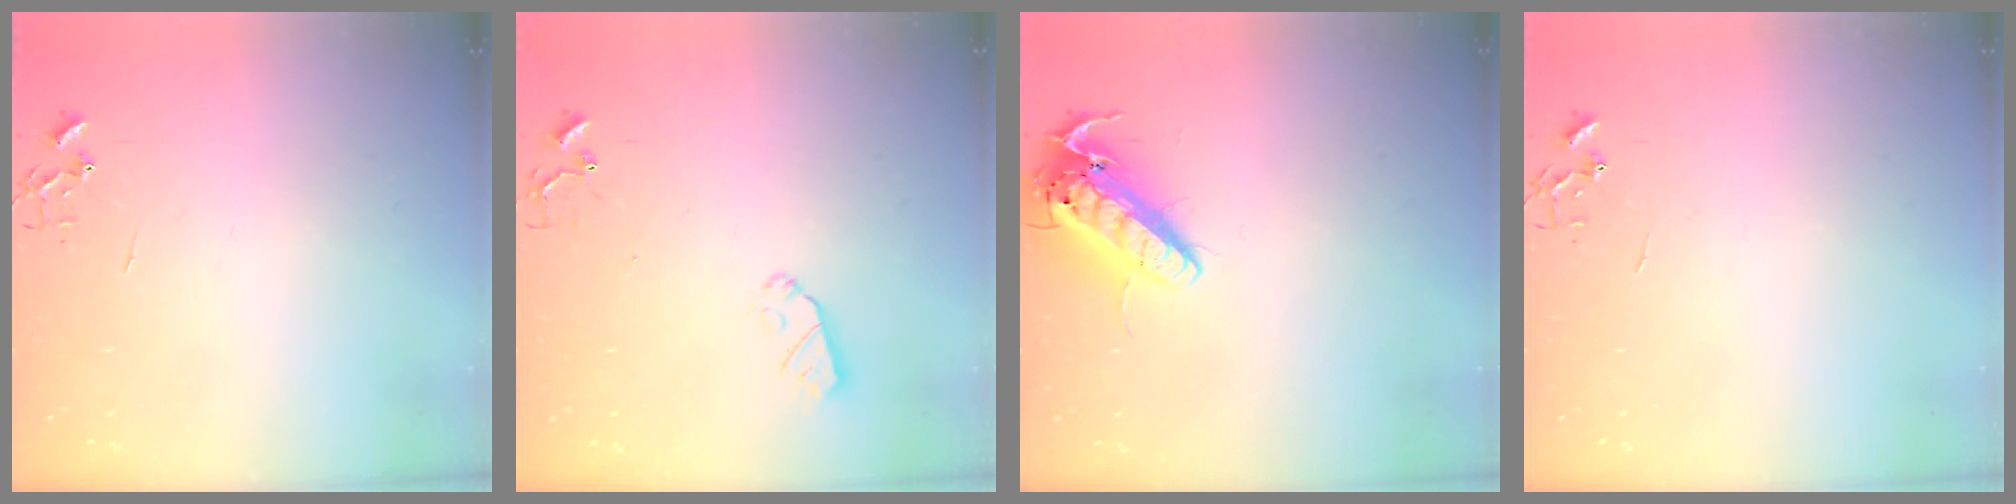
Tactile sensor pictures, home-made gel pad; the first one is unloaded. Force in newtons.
{"total": 5.5, "press": 5.5, "slide": 0.4}
{"total": 14.9, "press": 14.7, "slide": 2.8}
{"total": 0.0}